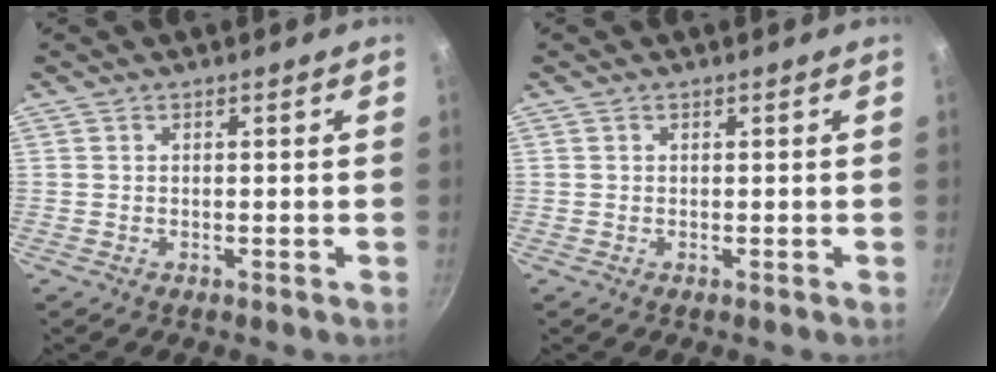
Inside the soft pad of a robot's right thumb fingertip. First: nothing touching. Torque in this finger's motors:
{"motor_torque": [-0.31, -0.03, -0.19, 0.11, 0.03]}